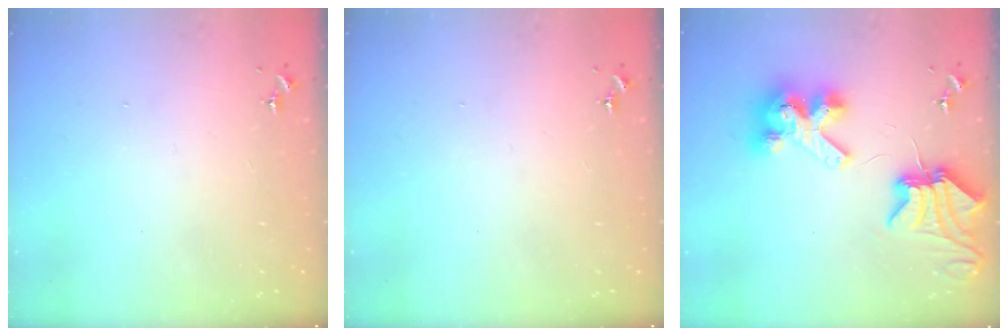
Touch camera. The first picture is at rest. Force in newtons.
{"total": 0.0}
{"total": 11.9, "press": 11.8, "slide": 1.5}